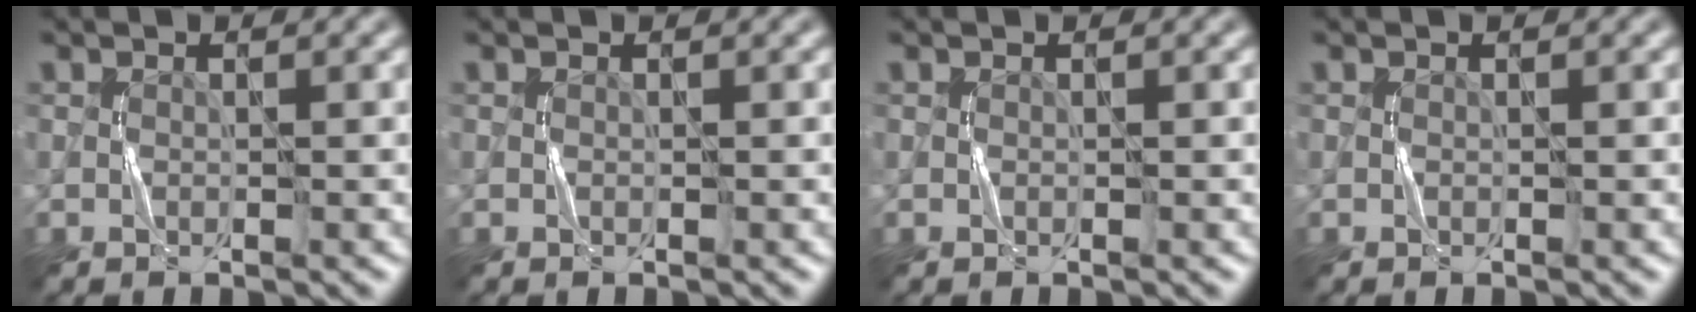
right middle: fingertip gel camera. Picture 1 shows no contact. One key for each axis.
{"total": 0.0}
{"total": 0.0}
{"total": 0.0}